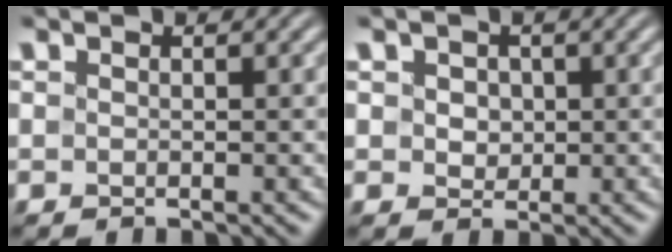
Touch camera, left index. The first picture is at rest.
{"total": 2.1, "force": [0.6, 1.7, 1.1], "torque": [-0.022, 0.012, 0.007]}